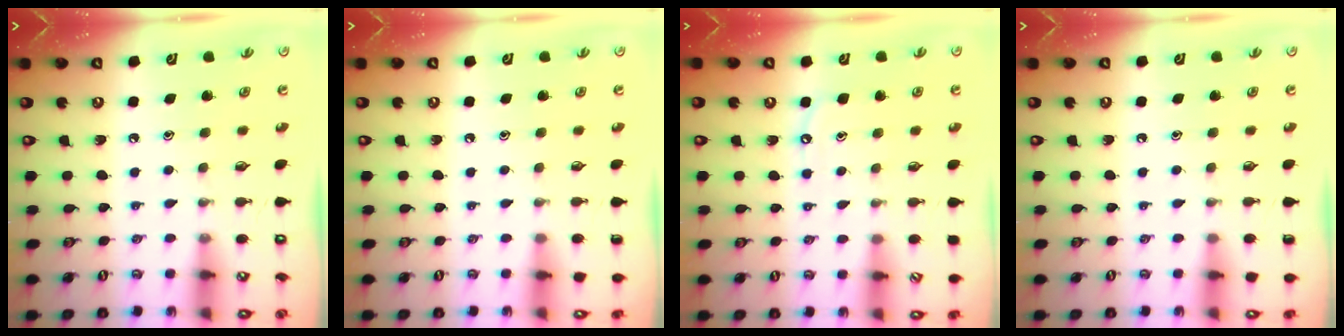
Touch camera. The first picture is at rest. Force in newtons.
{"total": 0.0}
{"total": 3.6, "press": 3.6, "slide": 0.2}
{"total": 0.0}